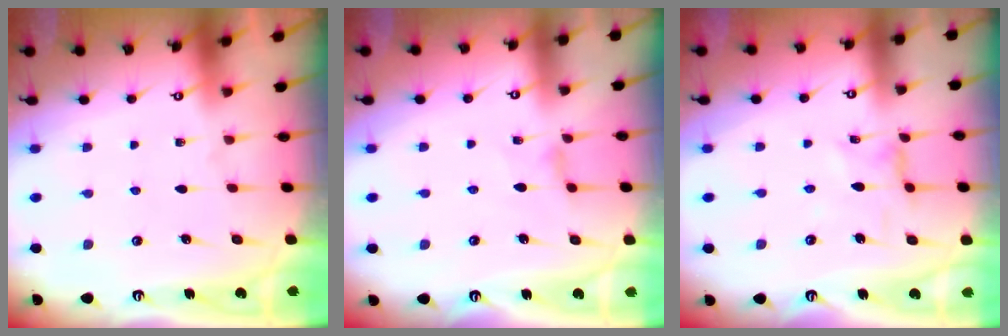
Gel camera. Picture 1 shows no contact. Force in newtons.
{"total": 1.4, "press": 1.3, "slide": 0.5}
{"total": 1.2, "press": 1.2, "slide": 0.2}